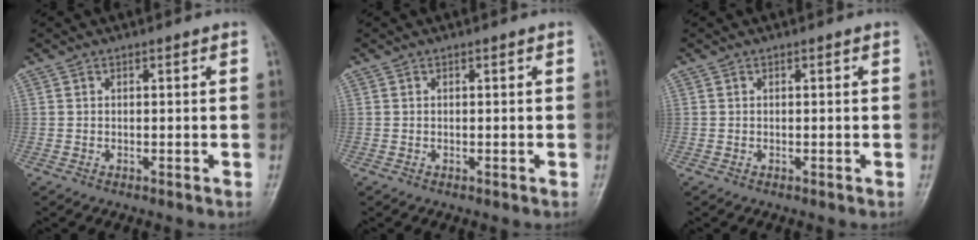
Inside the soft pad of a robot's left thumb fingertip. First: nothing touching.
{"total": 0.0}
{"total": 0.0}